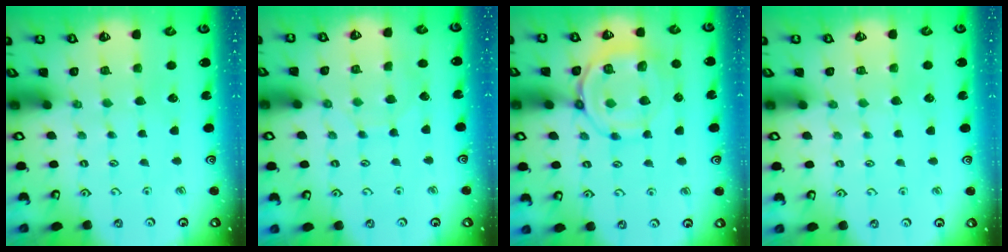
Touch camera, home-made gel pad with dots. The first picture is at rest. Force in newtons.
{"total": 3.9, "press": 3.9, "slide": 0.3}
{"total": 10.0, "press": 9.9, "slide": 1.1}
{"total": 0.9, "press": 0.9, "slide": 0.1}